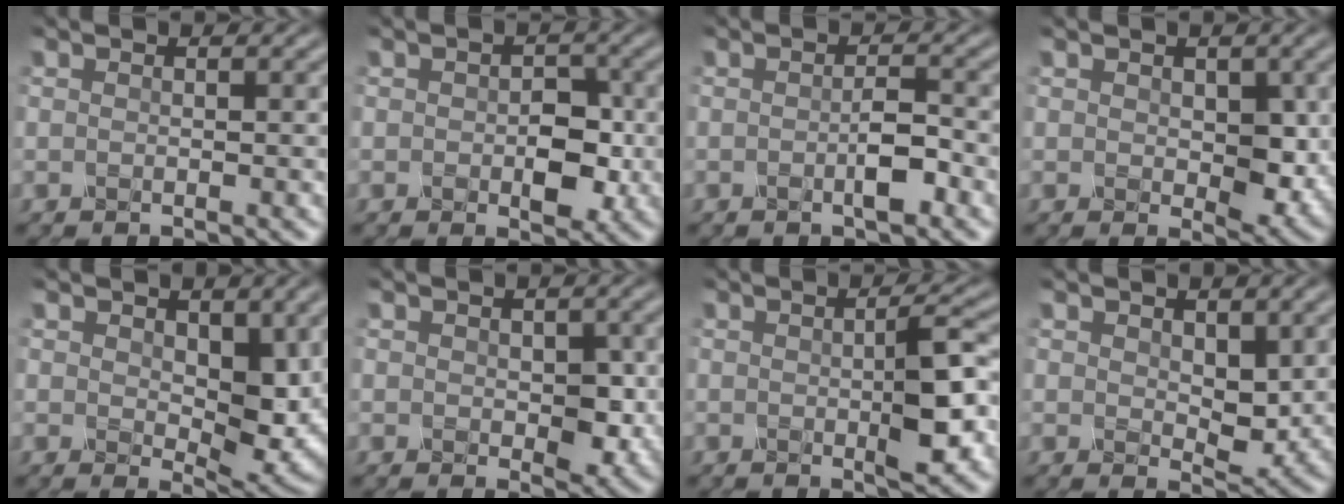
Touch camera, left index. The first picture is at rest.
{"total": 3.0, "force": [-0.6, 1.8, 2.3], "torque": [-0.037, 0.000, -0.009]}
{"total": 1.8, "force": [-0.7, 0.3, 1.7], "torque": [-0.035, 0.006, -0.015]}
{"total": 3.2, "force": [0.1, 2.1, 2.5], "torque": [-0.042, -0.006, 0.003]}
{"total": 5.4, "force": [0.7, 3.1, 4.4], "torque": [-0.079, -0.008, 0.017]}
{"total": 2.6, "force": [-0.2, 1.7, 1.9], "torque": [-0.034, -0.004, -0.001]}
{"total": 4.0, "force": [-0.3, 0.6, 3.9], "torque": [-0.073, 0.001, -0.006]}
{"total": 2.6, "force": [0.7, 1.6, 1.9], "torque": [-0.037, -0.005, 0.017]}